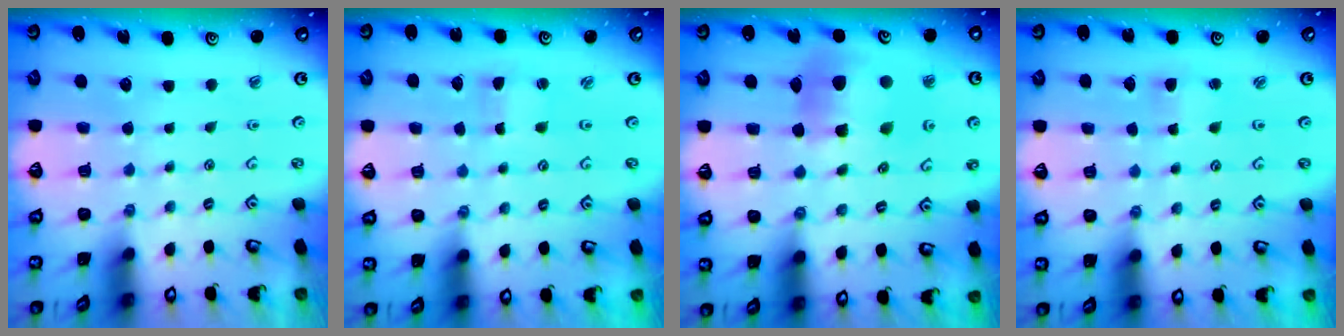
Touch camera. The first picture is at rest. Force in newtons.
{"total": 0.9, "press": 0.9, "slide": 0.1}
{"total": 12.9, "press": 12.8, "slide": 1.9}
{"total": 2.7, "press": 2.7, "slide": 0.3}